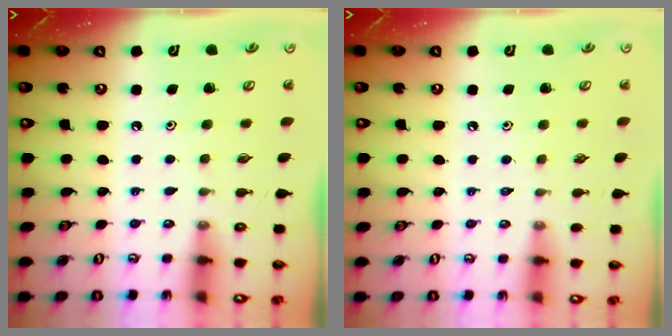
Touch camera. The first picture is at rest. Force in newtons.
{"total": 2.1, "press": 2.1, "slide": 0.4}